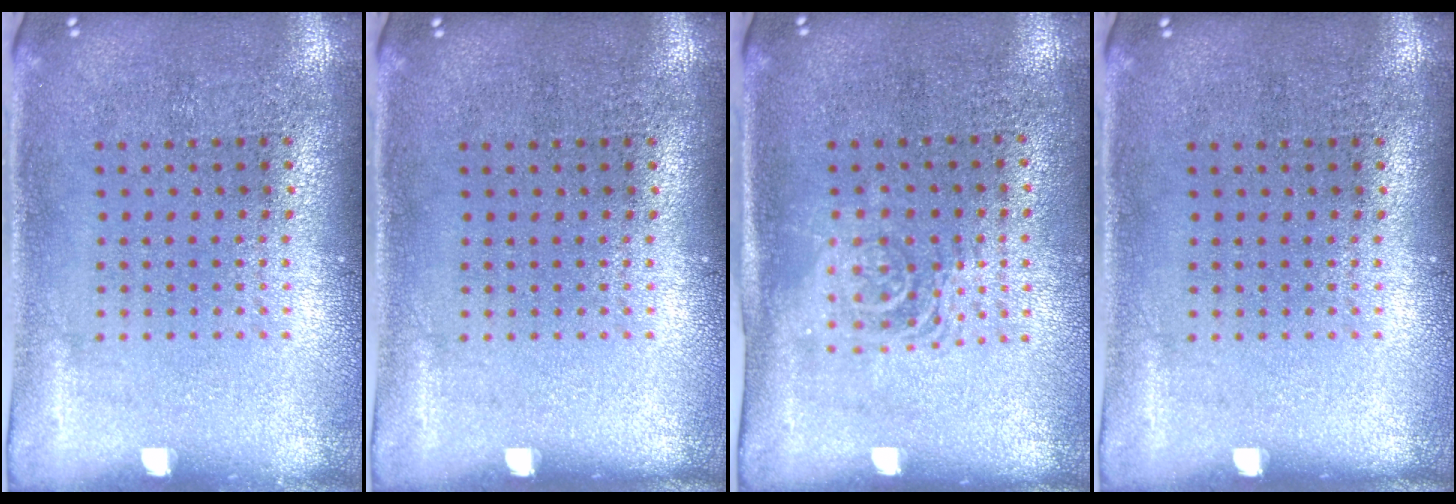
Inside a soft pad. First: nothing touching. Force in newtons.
{"total": 0.0}
{"total": 1.5, "press": 1.2, "slide": 0.9}
{"total": 0.0}